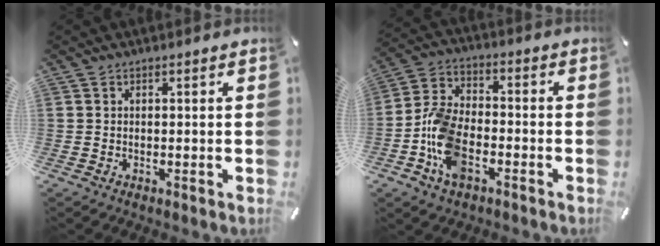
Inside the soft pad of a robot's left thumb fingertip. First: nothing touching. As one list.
[{"total": 11.6, "force": [-5.0, 7.0, 7.7], "torque": [-0.176, 0.016, -0.094]}]